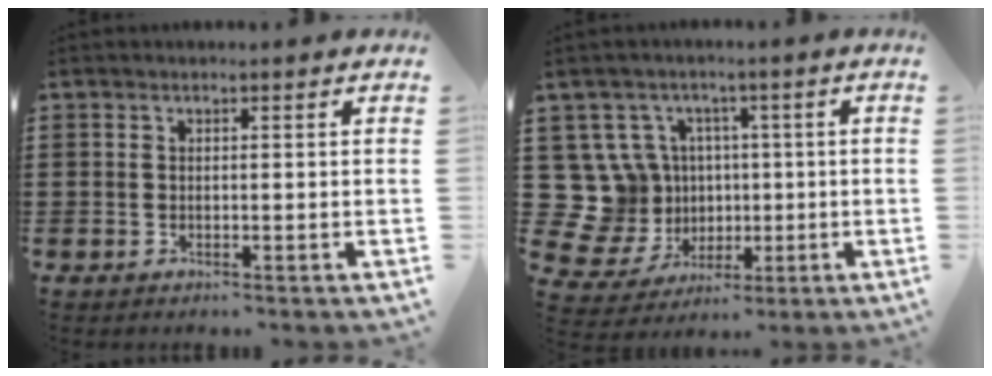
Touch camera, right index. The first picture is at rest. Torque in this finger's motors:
{"motor_torque": [-0.84, 1.21, -0.04, -0.07]}